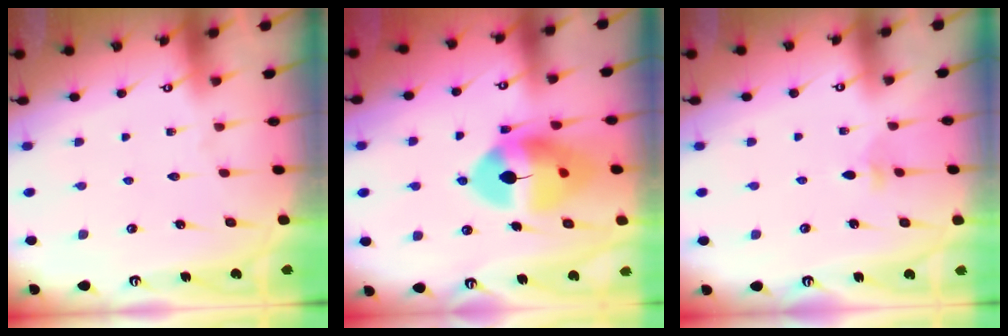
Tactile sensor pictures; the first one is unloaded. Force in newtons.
{"total": 14.4, "press": 14.3, "slide": 2.2}
{"total": 2.8, "press": 2.7, "slide": 0.8}